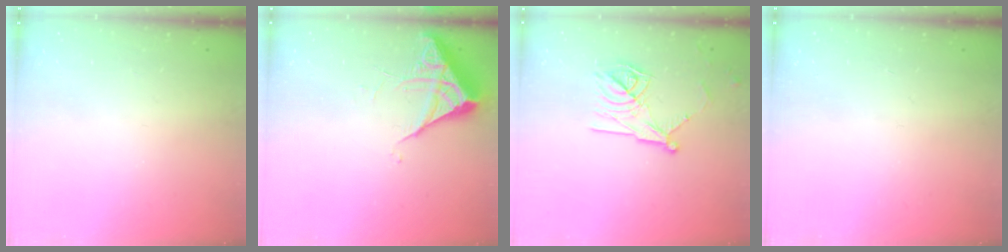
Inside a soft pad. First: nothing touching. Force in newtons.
{"total": 5.4, "press": 5.4, "slide": 0.3}
{"total": 13.5, "press": 13.5, "slide": 0.2}
{"total": 0.0}